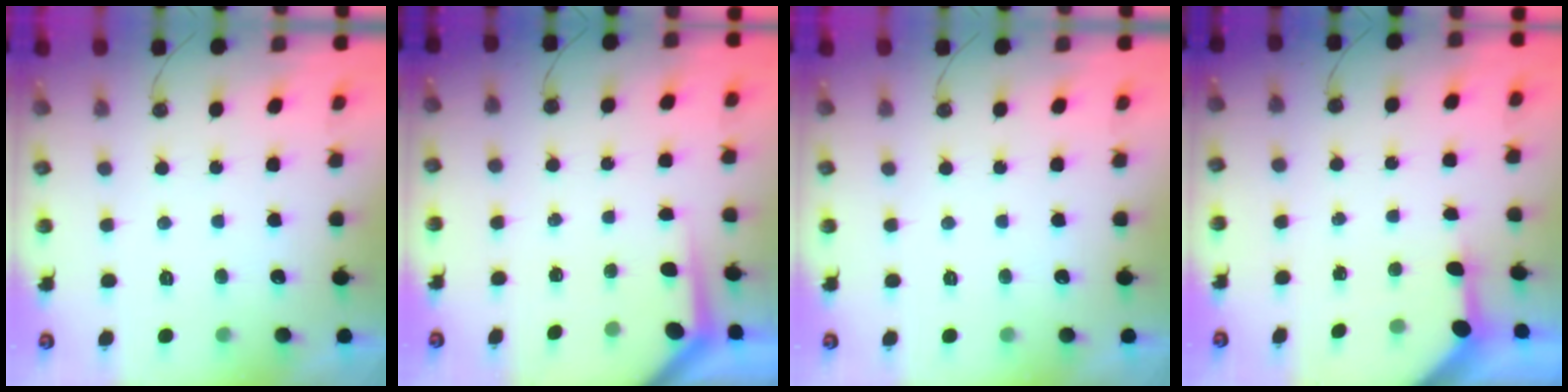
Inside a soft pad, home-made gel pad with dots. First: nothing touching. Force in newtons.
{"total": 3.2, "press": 3.2, "slide": 0.4}
{"total": 0.0}
{"total": 3.5, "press": 3.5, "slide": 0.4}